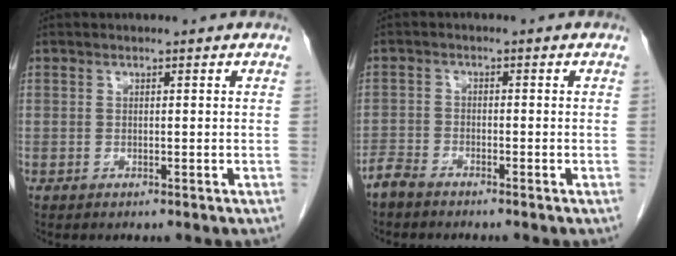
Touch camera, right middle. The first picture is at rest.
{"total": 2.8, "force": [-2.6, 0.7, 0.8], "torque": [-0.015, -0.004, -0.048]}